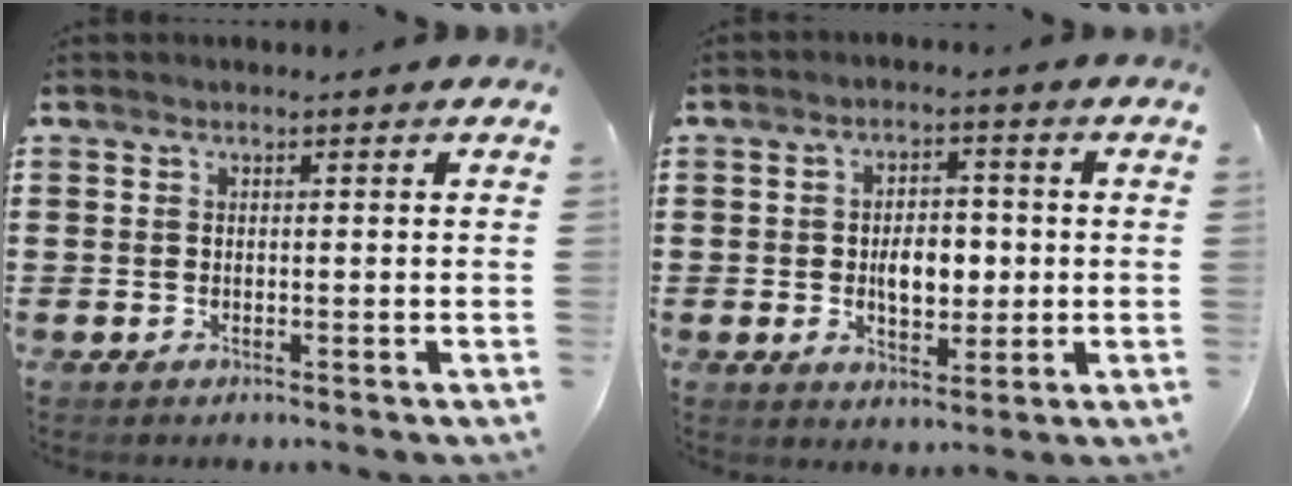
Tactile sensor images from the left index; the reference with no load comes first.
{"total": 5.8, "force": [-0.4, 3.4, 4.7], "torque": [-0.077, 0.003, -0.014]}